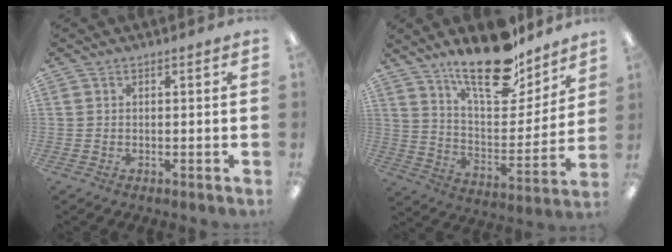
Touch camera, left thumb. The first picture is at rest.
{"total": 19.9, "force": [15.6, 7.1, 10.0], "torque": [-0.161, -0.102, 0.269]}